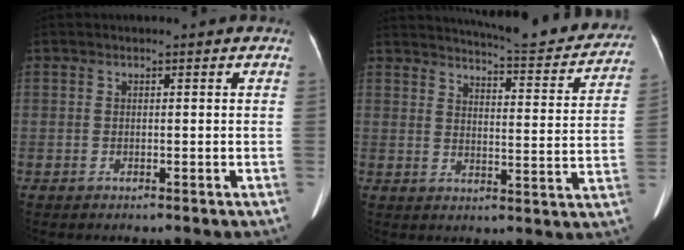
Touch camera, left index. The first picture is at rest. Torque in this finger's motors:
{"motor_torque": [0.45, -0.73, 0.01, 0.05]}